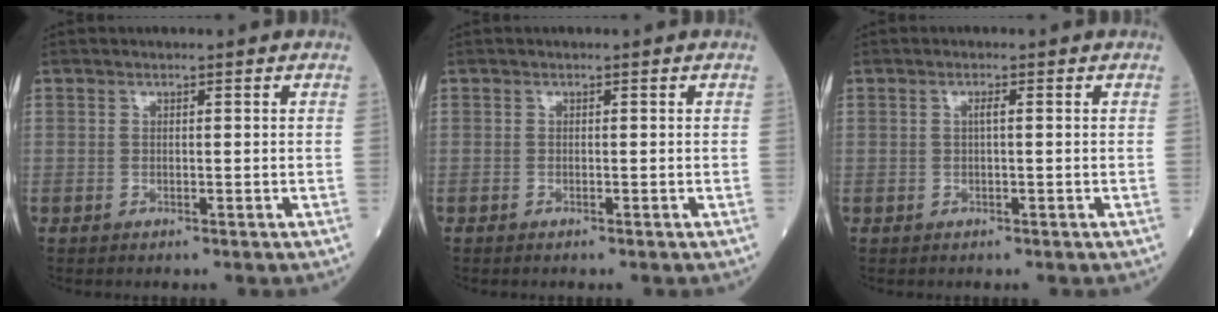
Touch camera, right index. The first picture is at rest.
{"total": 0.0}
{"total": 0.9, "force": [0.1, 0.0, 0.9], "torque": [-0.018, 0.002, 0.001]}